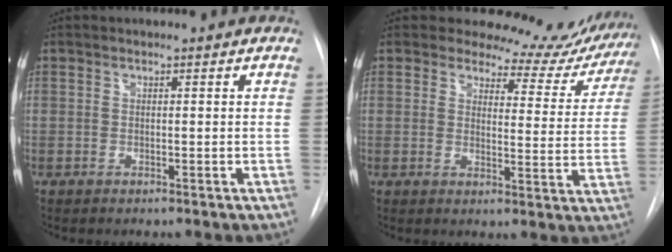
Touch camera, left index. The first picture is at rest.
{"total": 10.6, "force": [10.0, 3.3, 0.4], "torque": [0.024, -0.047, 0.092]}